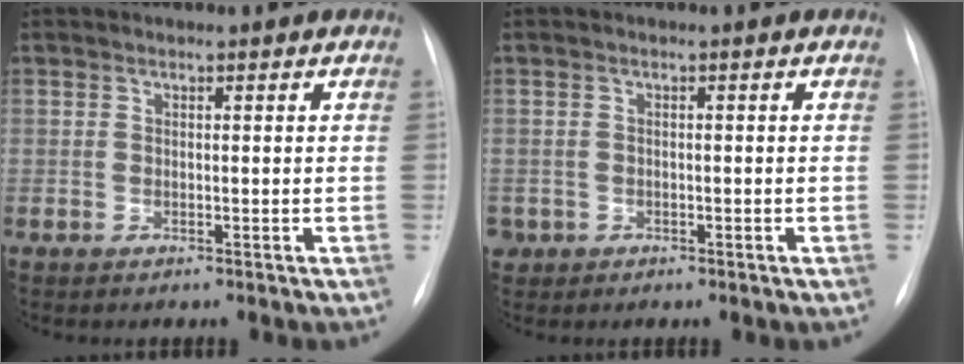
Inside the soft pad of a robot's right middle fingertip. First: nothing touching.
{"total": 1.6, "force": [-0.6, 1.5, 0.2], "torque": [0.000, 0.006, -0.005]}